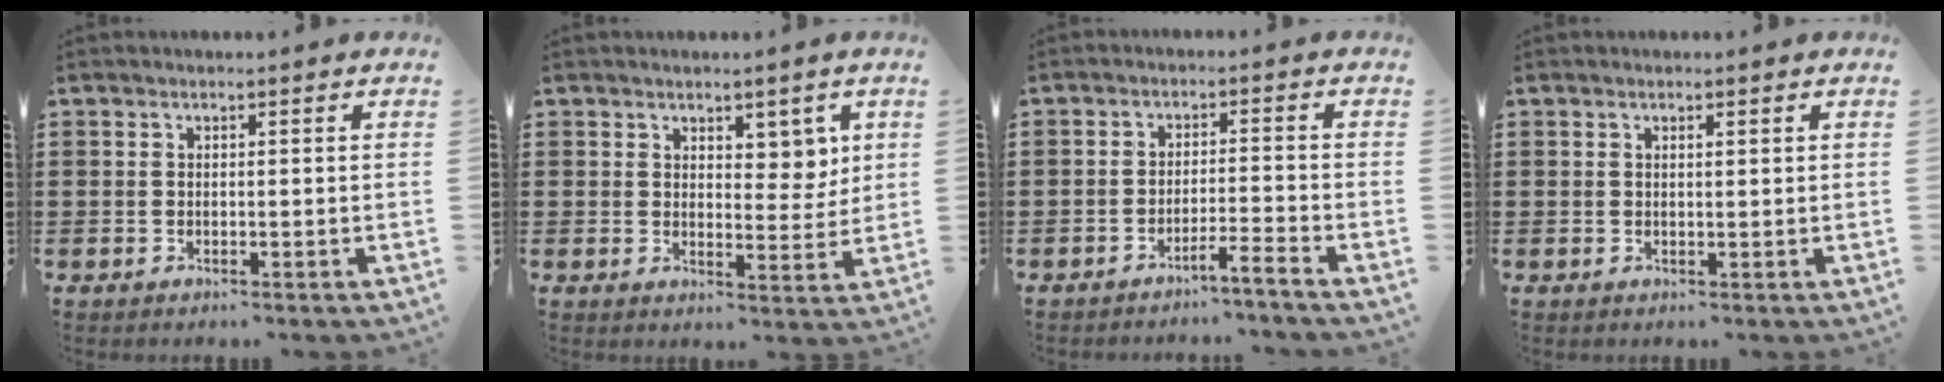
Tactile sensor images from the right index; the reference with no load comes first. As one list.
[{"total": 4.2, "force": [2.8, 2.7, 1.8], "torque": [-0.028, -0.001, 0.048]}, {"total": 3.3, "force": [-3.0, -0.9, 1.0], "torque": [-0.018, -0.006, -0.061]}, {"total": 0.6, "force": [0.3, 0.2, 0.5], "torque": [-0.011, 0.001, 0.006]}]